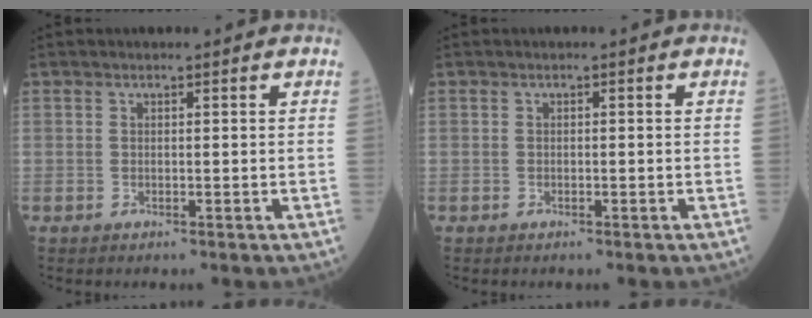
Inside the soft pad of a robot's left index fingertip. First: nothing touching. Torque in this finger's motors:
{"motor_torque": [-0.05, 0.04, 0.00, 0.00]}